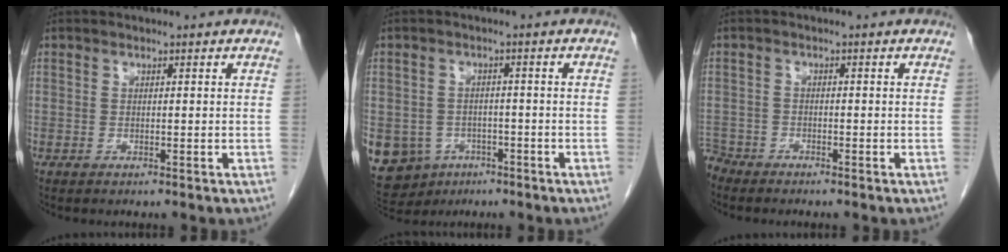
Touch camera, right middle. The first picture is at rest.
{"total": 12.2, "force": [-5.3, 10.4, 3.6], "torque": [-0.111, 0.004, -0.064]}
{"total": 2.8, "force": [-2.7, 0.6, -0.4], "torque": [0.009, -0.006, -0.052]}